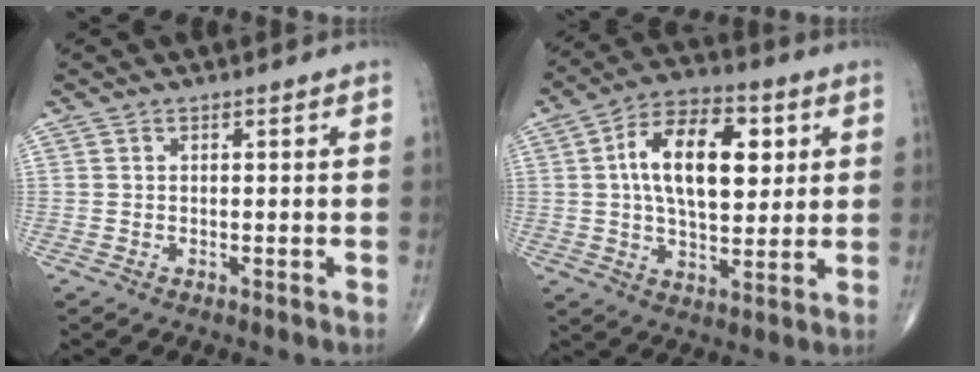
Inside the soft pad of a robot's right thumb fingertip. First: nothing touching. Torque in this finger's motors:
{"motor_torque": [-0.09, 0.92, 1.27, 0.30, 0.16]}